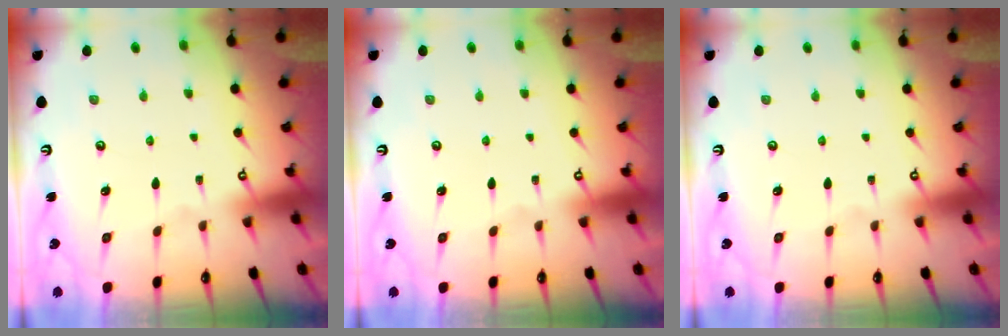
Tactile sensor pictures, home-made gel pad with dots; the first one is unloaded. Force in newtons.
{"total": 0.0}
{"total": 0.0}